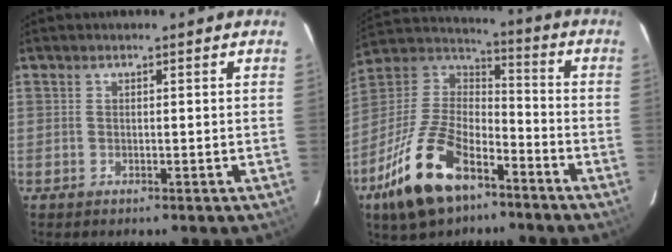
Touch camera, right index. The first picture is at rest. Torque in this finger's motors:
{"motor_torque": [1.12, -1.02, 0.92, 0.21]}